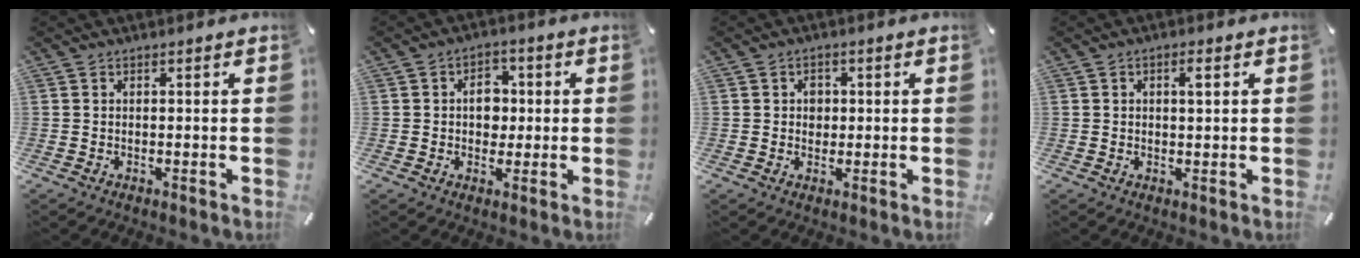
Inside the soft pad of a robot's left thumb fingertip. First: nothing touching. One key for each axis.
{"total": 6.4, "fx": 0.2, "fy": 5.1, "fz": 3.9, "tx": -0.048, "ty": 0.002, "tz": -0.003}
{"total": 2.6, "fx": 0.1, "fy": 2.4, "fz": 1.1, "tx": -0.009, "ty": -0.001, "tz": -0.006}
{"total": 2.1, "fx": 0.7, "fy": 1.0, "fz": 1.8, "tx": -0.022, "ty": -0.002, "tz": 0.008}